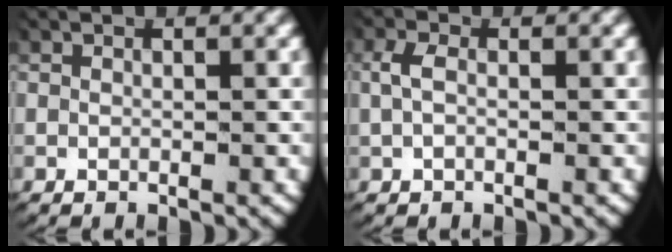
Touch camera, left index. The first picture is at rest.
{"total": 1.5, "force": [0.1, 0.8, 1.3], "torque": [-0.044, -0.002, 0.005]}